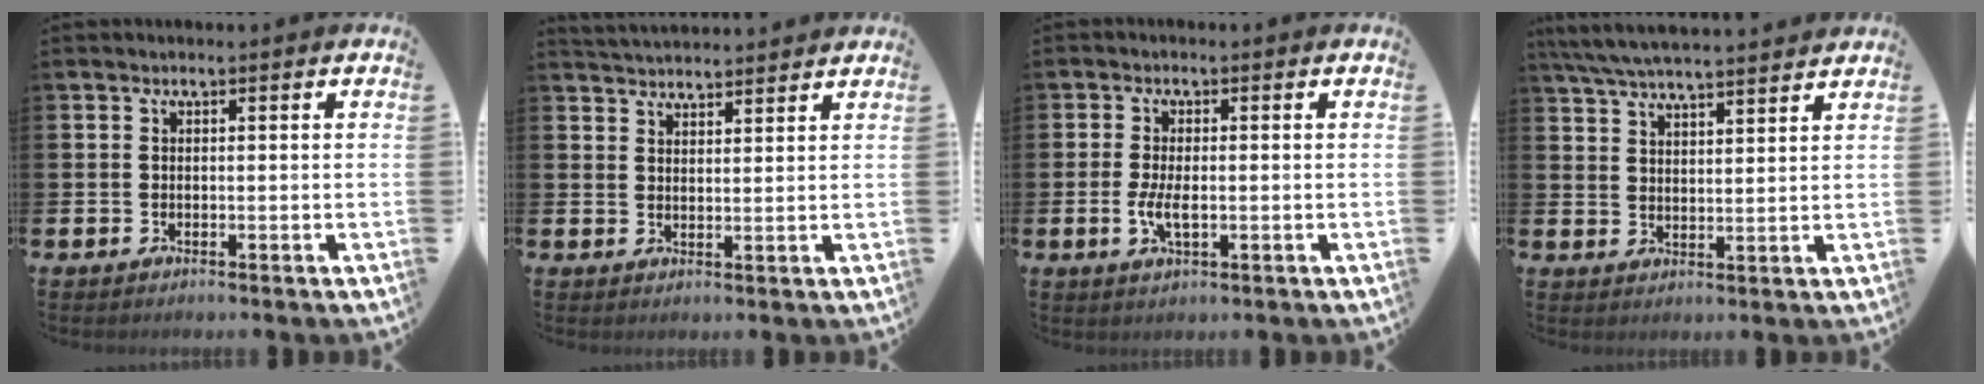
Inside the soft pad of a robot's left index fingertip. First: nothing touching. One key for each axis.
{"total": 3.7, "fx": 3.6, "fy": 0.3, "fz": 0.0, "tx": -0.004, "ty": -0.019, "tz": 0.067}
{"total": 3.5, "fx": -0.4, "fy": 1.4, "fz": 3.1, "tx": -0.049, "ty": -0.001, "tz": -0.009}
{"total": 5.9, "fx": 5.8, "fy": 0.2, "fz": 1.4, "tx": -0.048, "ty": -0.028, "tz": 0.104}